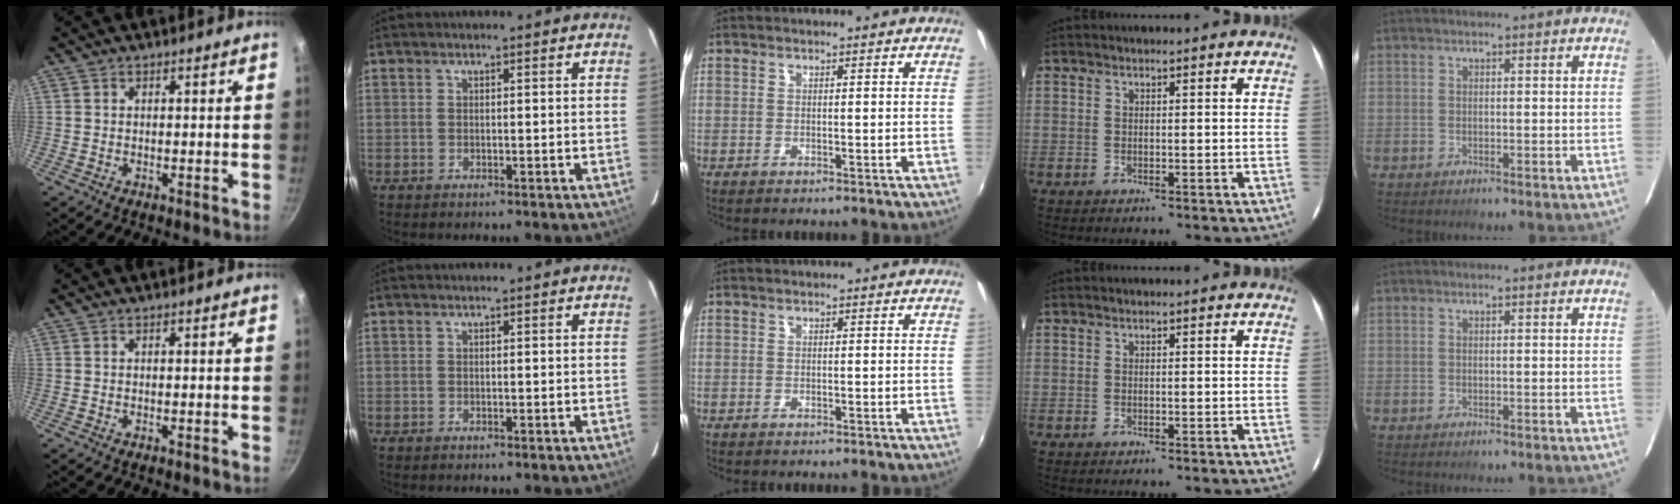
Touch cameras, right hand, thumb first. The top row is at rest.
{}